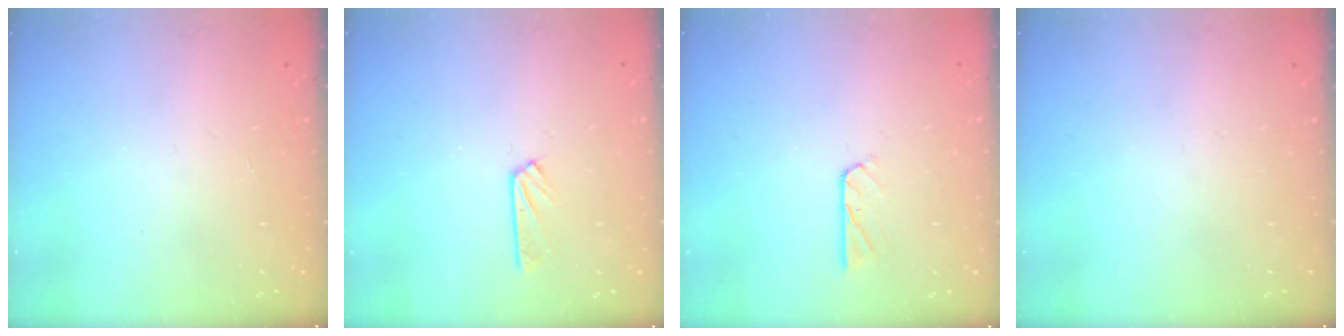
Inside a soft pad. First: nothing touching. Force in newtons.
{"total": 2.6, "press": 2.5, "slide": 0.3}
{"total": 3.4, "press": 3.4, "slide": 0.2}
{"total": 0.0}